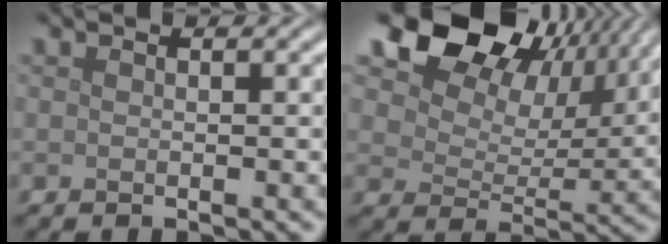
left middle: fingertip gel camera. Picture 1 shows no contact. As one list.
[{"total": 14.8, "force": [8.8, 9.1, 7.6], "torque": [-0.144, 0.034, 0.134]}]